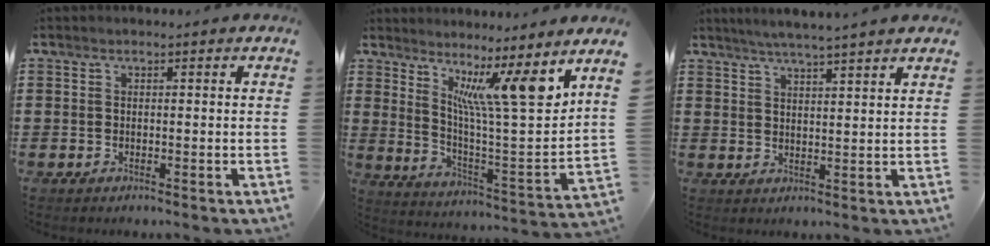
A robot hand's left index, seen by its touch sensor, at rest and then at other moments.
{"total": 10.0, "force": [6.3, -0.5, 7.8], "torque": [-0.138, -0.053, 0.092]}
{"total": 3.5, "force": [3.2, -0.8, 1.2], "torque": [-0.034, -0.014, 0.055]}